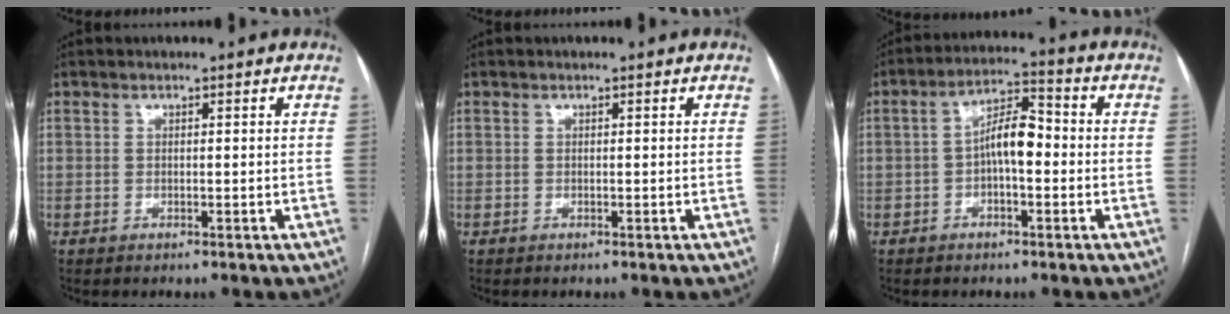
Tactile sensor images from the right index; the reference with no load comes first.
{"total": 0.0}
{"total": 6.8, "force": [-0.8, 2.3, 6.3], "torque": [-0.111, 0.026, -0.016]}